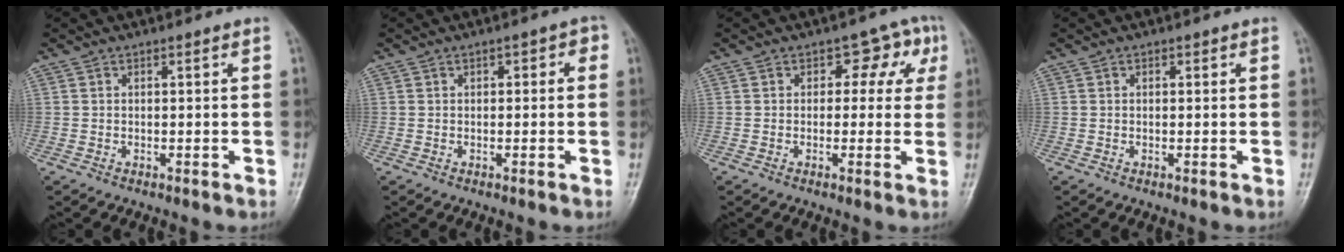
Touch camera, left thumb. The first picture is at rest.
{"total": 2.1, "force": [0.4, 1.2, 1.6], "torque": [-0.005, 0.006, -0.001]}
{"total": 5.9, "force": [1.7, 4.4, 3.7], "torque": [0.007, 0.004, 0.007]}
{"total": 0.0}